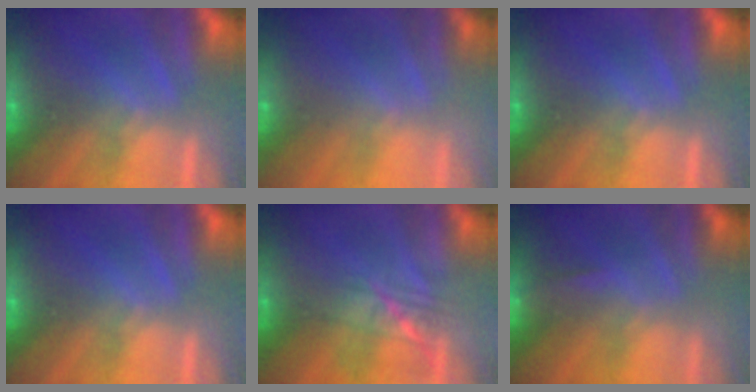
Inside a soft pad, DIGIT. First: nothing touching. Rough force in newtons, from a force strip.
{"total": 9.6}
{"total": 0.0}
{"total": 0.0}
{"total": 2.3}
{"total": 4.6}